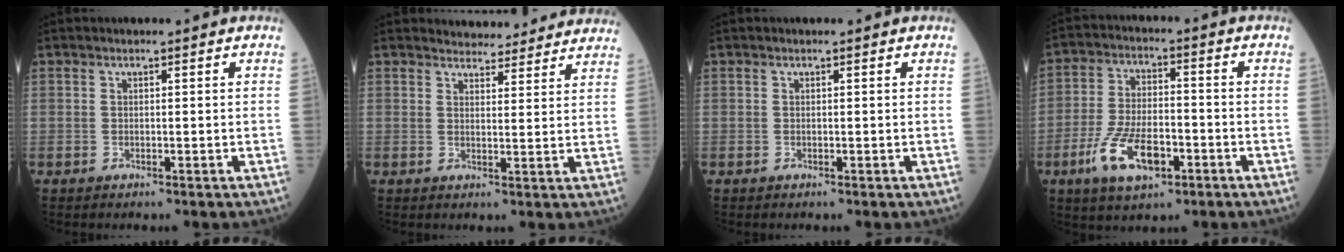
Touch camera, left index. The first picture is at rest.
{"total": 9.6, "force": [9.3, 2.2, 1.5], "torque": [-0.003, 0.005, 0.097]}
{"total": 0.0}
{"total": 10.1, "force": [-4.7, 4.3, 7.9], "torque": [-0.166, -0.001, -0.083]}